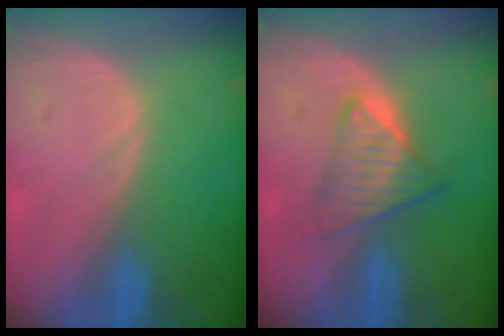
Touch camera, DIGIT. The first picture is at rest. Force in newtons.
{"total": 6.0, "press": 5.2, "slide": 3.1}